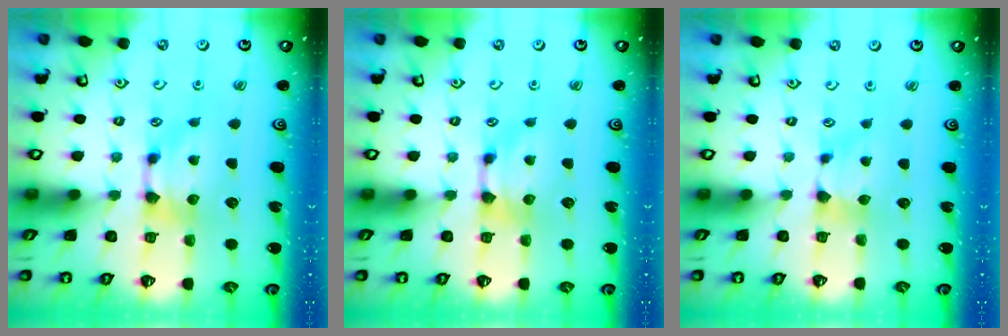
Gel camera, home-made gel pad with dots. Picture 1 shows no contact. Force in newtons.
{"total": 0.0}
{"total": 0.9, "press": 0.8, "slide": 0.5}